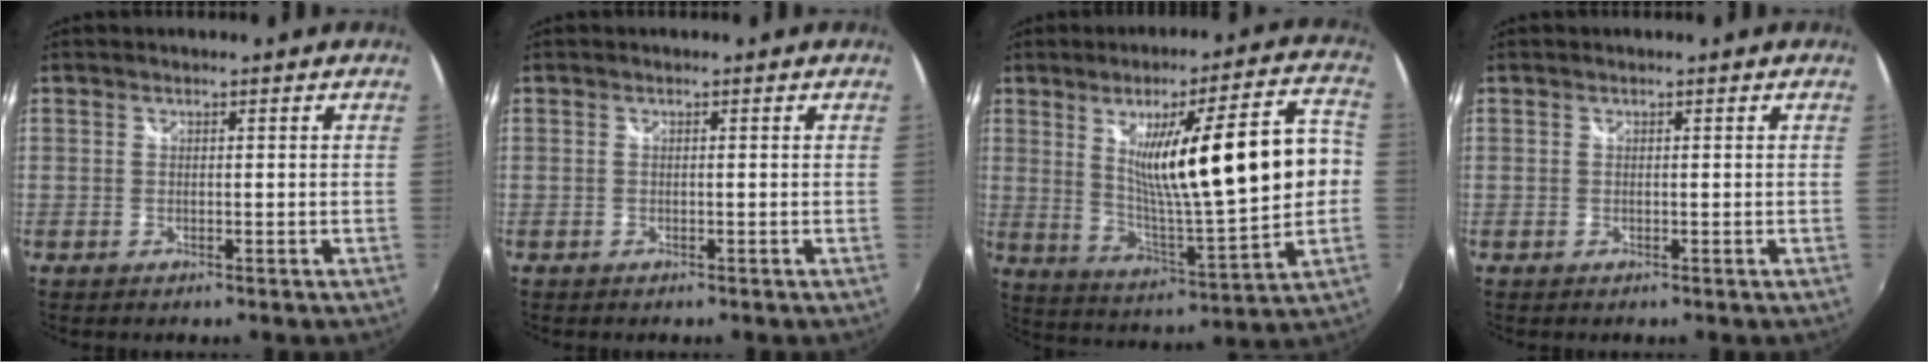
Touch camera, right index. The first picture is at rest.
{"total": 0.0}
{"total": 21.1, "force": [1.5, 3.2, 20.8], "torque": [-0.310, -0.002, 0.043]}
{"total": 0.0}